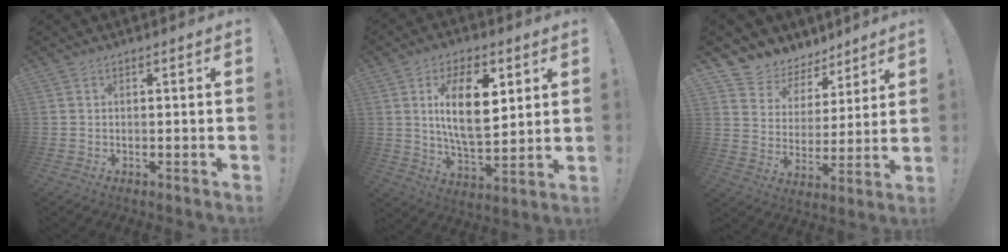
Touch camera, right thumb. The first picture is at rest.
{"total": 16.0, "force": [4.4, 7.7, 13.3], "torque": [-0.240, -0.009, 0.068]}
{"total": 7.8, "force": [5.5, 5.5, 0.7], "torque": [-0.015, -0.055, 0.108]}